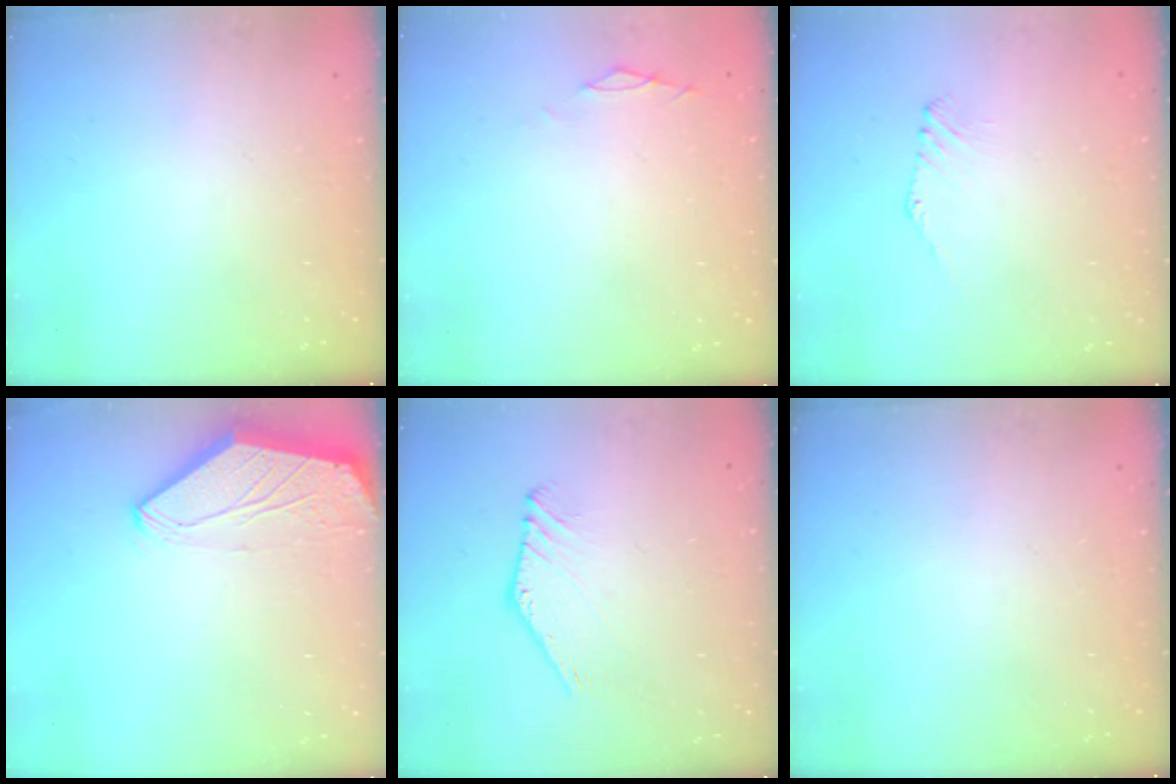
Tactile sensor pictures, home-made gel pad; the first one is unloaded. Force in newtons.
{"total": 0.0}
{"total": 0.6, "press": 0.5, "slide": 0.3}
{"total": 0.0}
{"total": 2.1, "press": 2.1, "slide": 0.1}
{"total": 0.0}